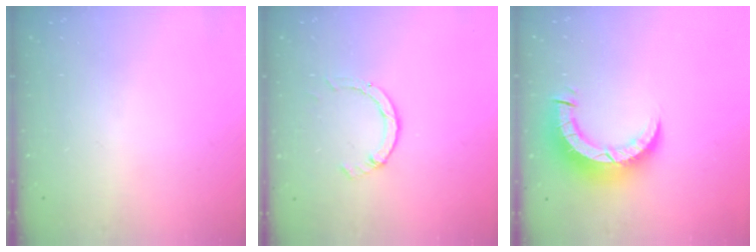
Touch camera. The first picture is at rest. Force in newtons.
{"total": 2.3, "press": 2.3, "slide": 0.3}
{"total": 9.0, "press": 9.0, "slide": 0.9}